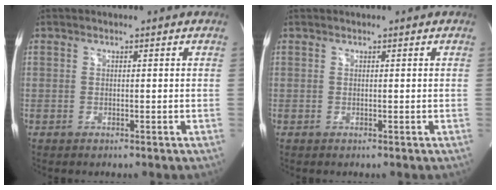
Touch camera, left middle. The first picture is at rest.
{"total": 0.0}